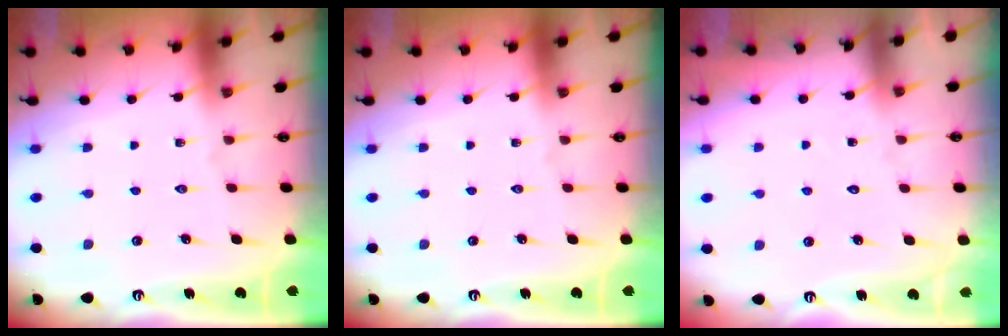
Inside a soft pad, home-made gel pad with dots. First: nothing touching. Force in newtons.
{"total": 0.0}
{"total": 5.7, "press": 5.7, "slide": 0.5}